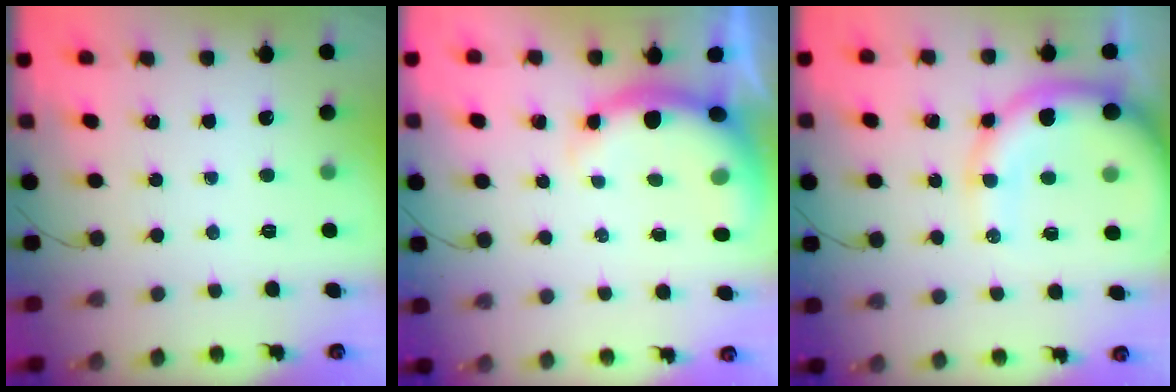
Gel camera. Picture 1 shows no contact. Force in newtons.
{"total": 7.2, "press": 7.1, "slide": 0.7}
{"total": 14.7, "press": 14.3, "slide": 3.3}